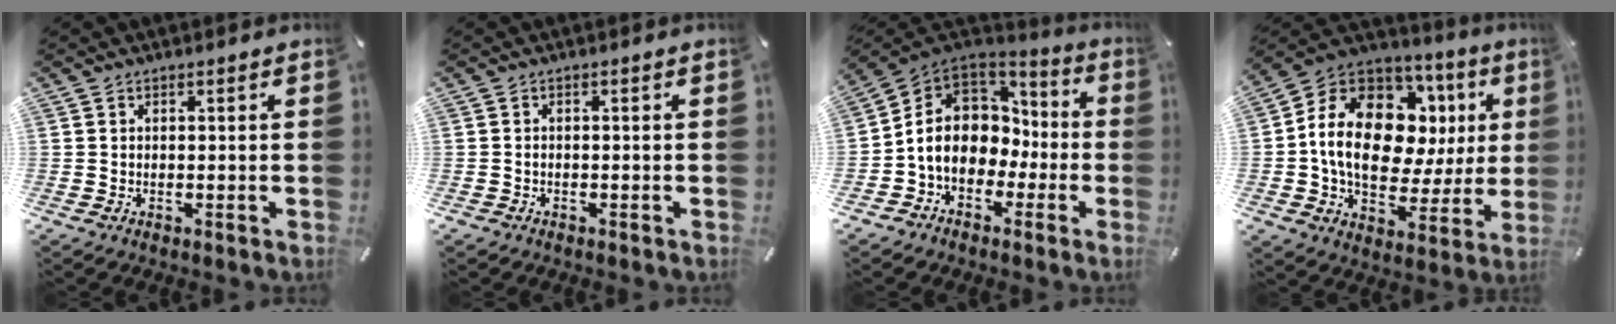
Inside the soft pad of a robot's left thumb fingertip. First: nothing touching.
{"total": 0.9, "force": [-0.5, 0.7, 0.4], "torque": [-0.008, 0.003, -0.012]}
{"total": 11.6, "force": [-1.8, 10.1, 5.3], "torque": [-0.124, 0.010, -0.030]}
{"total": 18.3, "force": [2.8, 12.9, 12.7], "torque": [-0.232, -0.021, 0.044]}